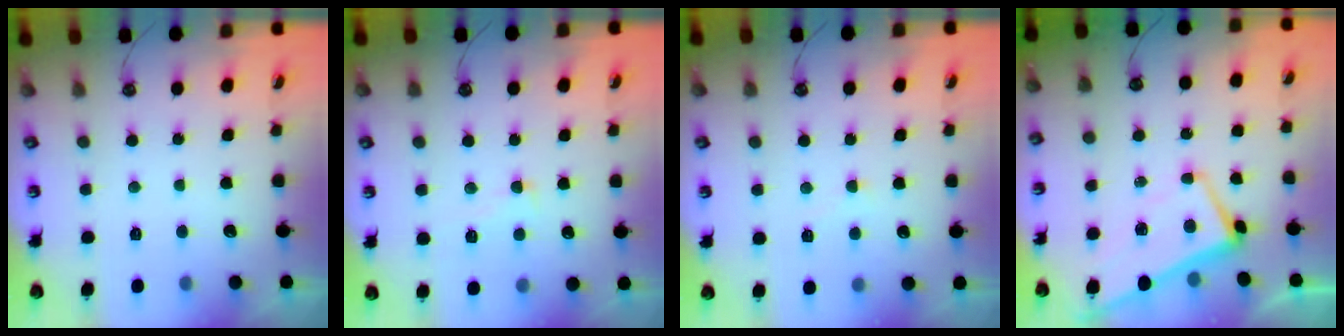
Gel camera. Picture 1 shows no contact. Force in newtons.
{"total": 2.1, "press": 2.0, "slide": 0.8}
{"total": 5.3, "press": 5.3, "slide": 0.4}
{"total": 1.2, "press": 0.9, "slide": 0.7}